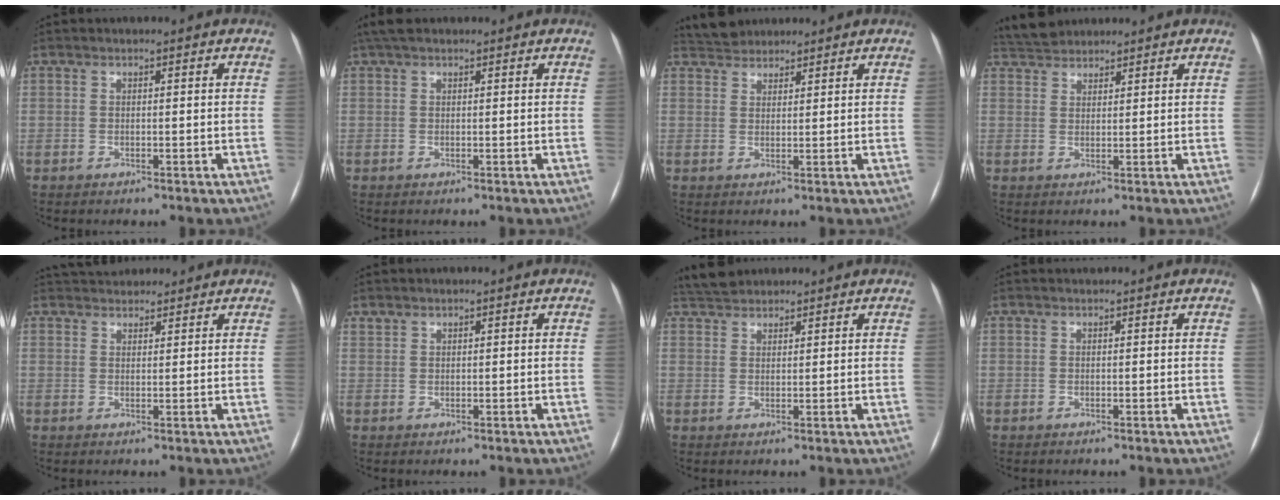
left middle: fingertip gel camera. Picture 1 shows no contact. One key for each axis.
{"total": 3.7, "fx": 2.8, "fy": 1.3, "fz": 1.9, "tx": -0.039, "ty": 0.031, "tz": 0.053}
{"total": 3.8, "fx": 3.5, "fy": 1.3, "fz": 0.1, "tx": -0.007, "ty": 0.025, "tz": 0.065}
{"total": 4.3, "fx": 4.1, "fy": 1.2, "fz": 0.3, "tx": -0.015, "ty": 0.027, "tz": 0.080}
{"total": 5.6, "fx": 5.2, "fy": 1.8, "fz": 1.0, "tx": -0.010, "ty": 0.030, "tz": 0.080}
{"total": 0.6, "fx": 0.6, "fy": 0.1, "fz": 0.0, "tx": -0.005, "ty": 0.003, "tz": 0.016}
{"total": 4.2, "fx": 4.0, "fy": 1.2, "fz": 0.6, "tx": -0.020, "ty": 0.026, "tz": 0.077}
{"total": 0.0}